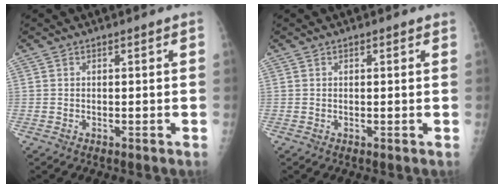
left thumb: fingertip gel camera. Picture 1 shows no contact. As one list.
[{"total": 0.6, "force": [0.4, 0.3, 0.4], "torque": [-0.005, -0.002, 0.003]}]